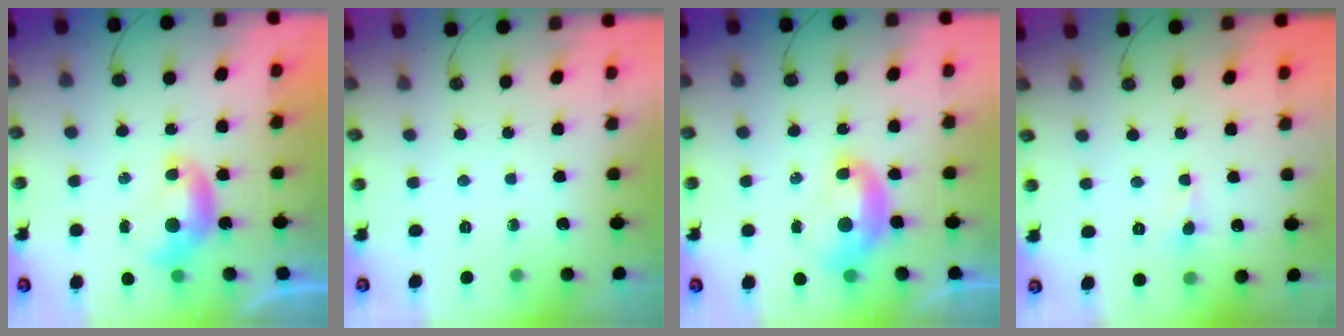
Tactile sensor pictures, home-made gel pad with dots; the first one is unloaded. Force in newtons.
{"total": 0.0}
{"total": 2.1, "press": 2.0, "slide": 0.7}
{"total": 1.6, "press": 1.5, "slide": 0.5}